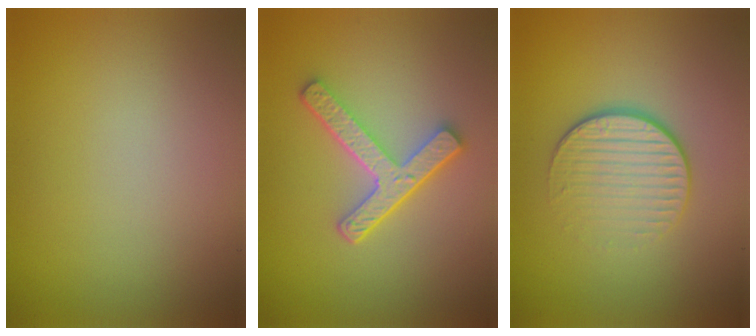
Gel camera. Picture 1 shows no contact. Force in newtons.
{"total": 4.5, "press": 3.5, "slide": 2.8}
{"total": 4.2, "press": 2.8, "slide": 3.2}